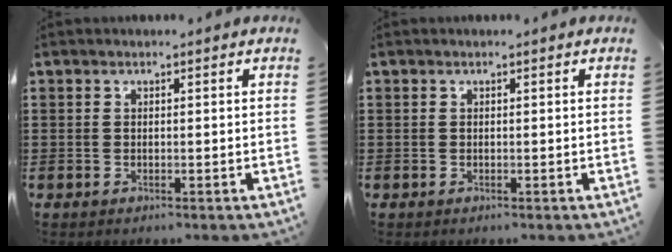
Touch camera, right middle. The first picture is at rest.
{"total": 0.0}